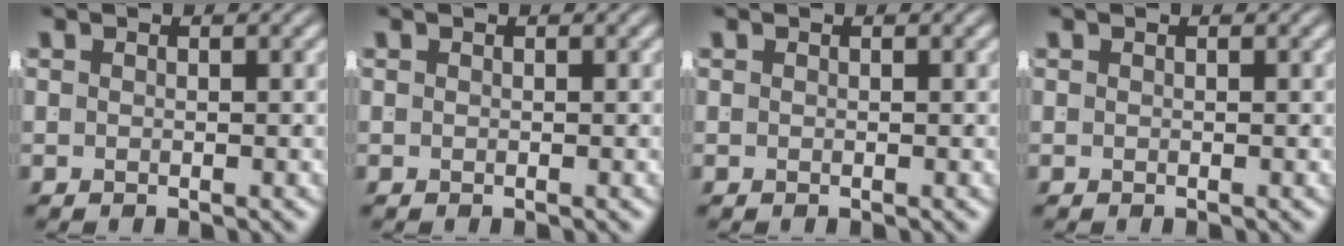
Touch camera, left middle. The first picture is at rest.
{"total": 0.0}
{"total": 0.0}
{"total": 0.0}